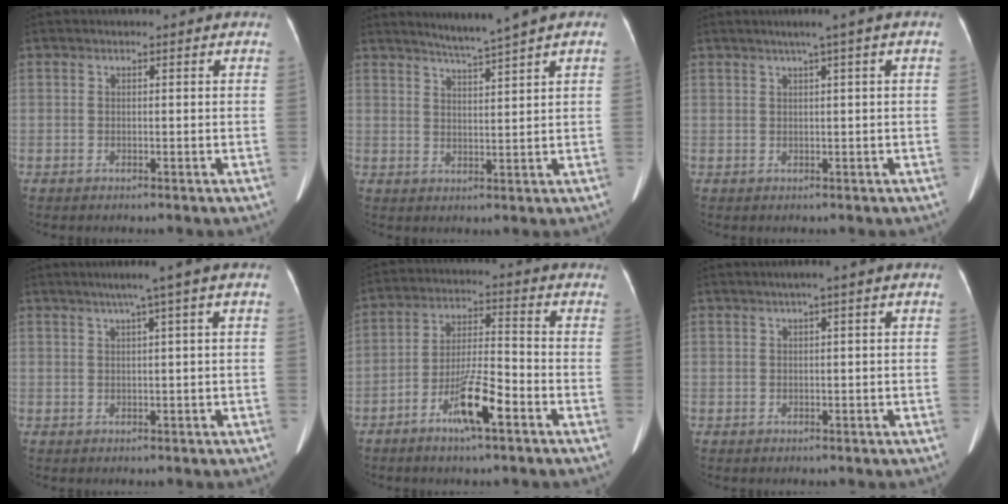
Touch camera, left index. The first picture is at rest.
{"total": 4.7, "force": [3.8, -1.4, 2.3], "torque": [-0.042, -0.005, 0.070]}
{"total": 2.9, "force": [1.3, -0.7, 2.5], "torque": [-0.044, 0.007, 0.024]}
{"total": 5.0, "force": [2.1, -0.6, 4.5], "torque": [-0.067, 0.022, 0.032]}
{"total": 9.0, "force": [-5.1, 1.2, 7.3], "torque": [-0.146, -0.005, -0.091]}
{"total": 2.0, "force": [0.4, 0.0, 1.9], "torque": [-0.028, 0.011, 0.006]}